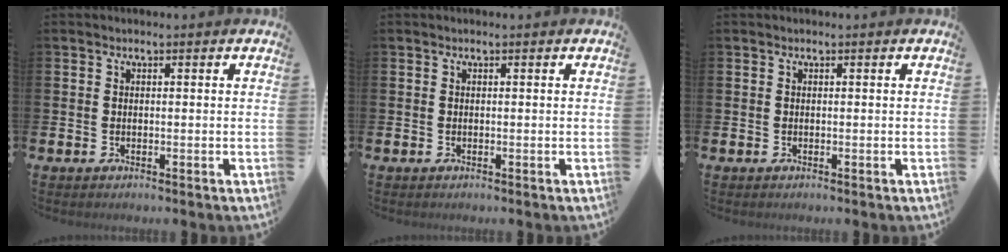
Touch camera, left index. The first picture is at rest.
{"total": 0.0}
{"total": 0.0}